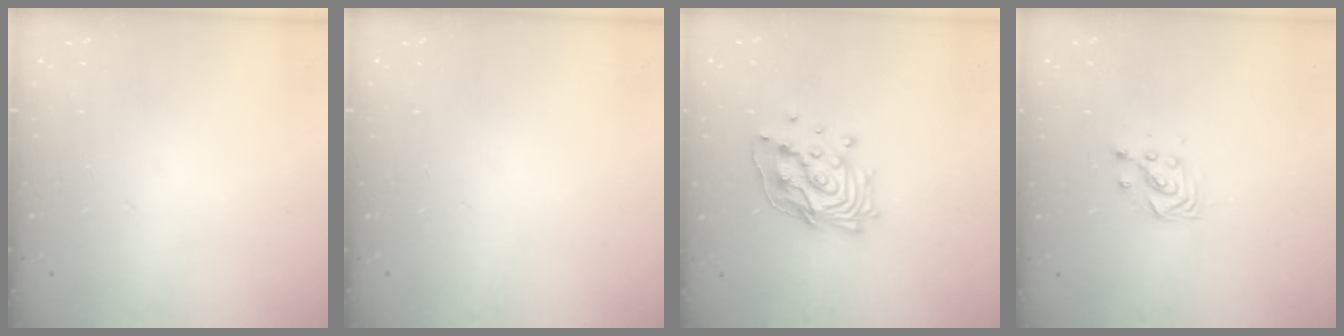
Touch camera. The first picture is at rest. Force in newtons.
{"total": 0.0}
{"total": 14.9, "press": 14.8, "slide": 1.4}
{"total": 3.6, "press": 3.6, "slide": 0.4}